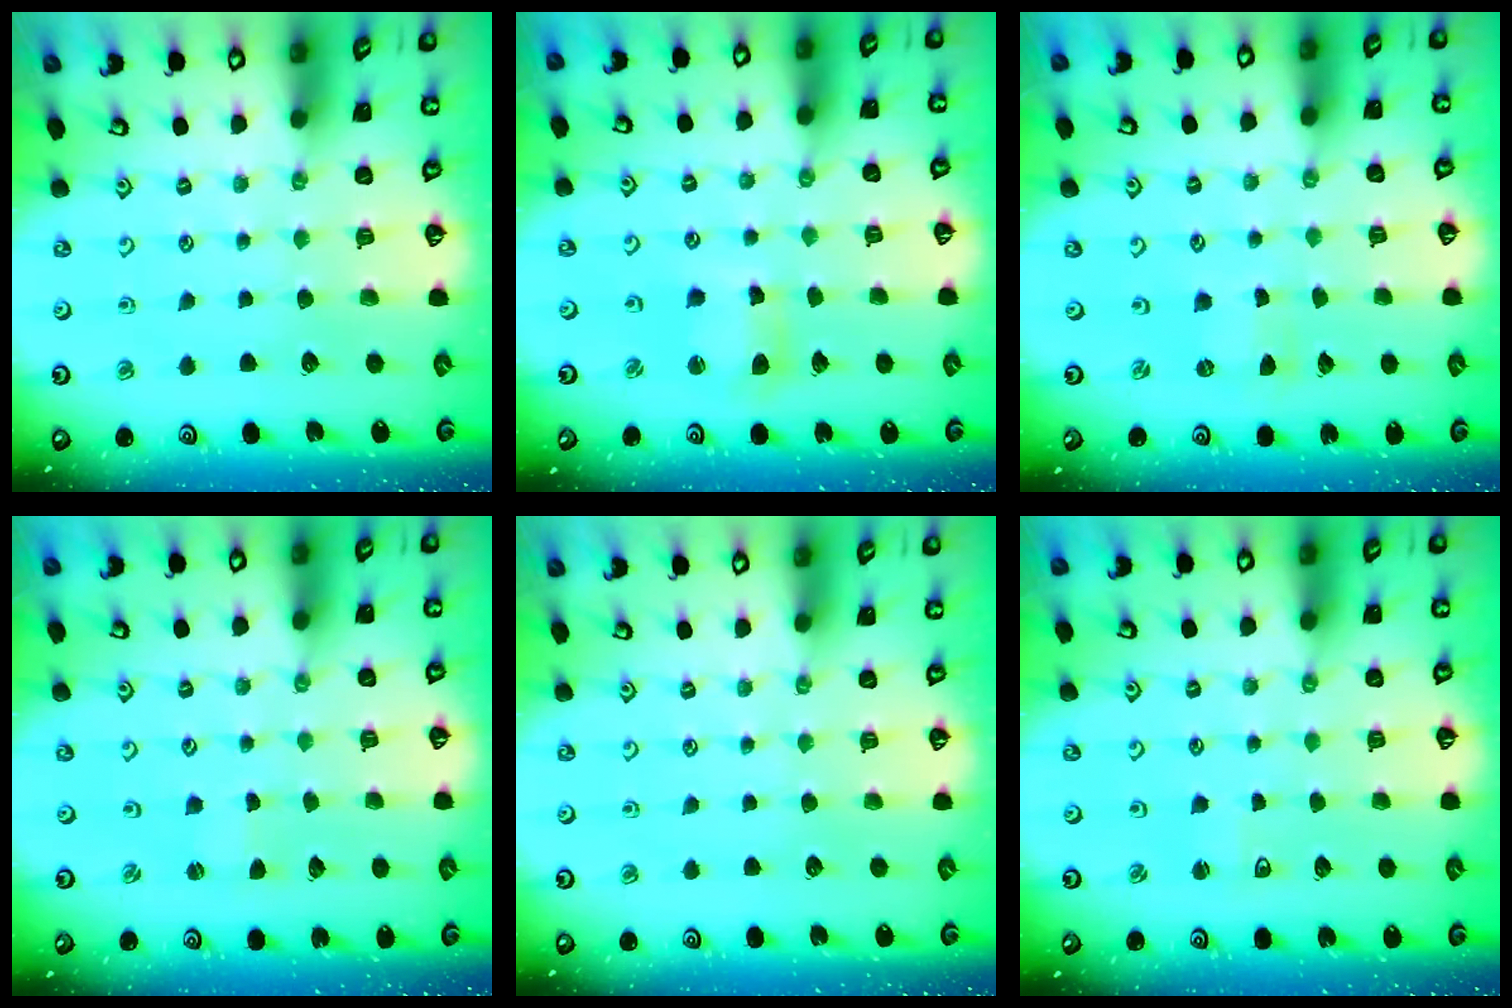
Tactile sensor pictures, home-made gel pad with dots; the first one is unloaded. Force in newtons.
{"total": 6.9, "press": 6.8, "slide": 1.0}
{"total": 0.0}
{"total": 0.0}
{"total": 0.0}
{"total": 2.2, "press": 2.1, "slide": 0.6}